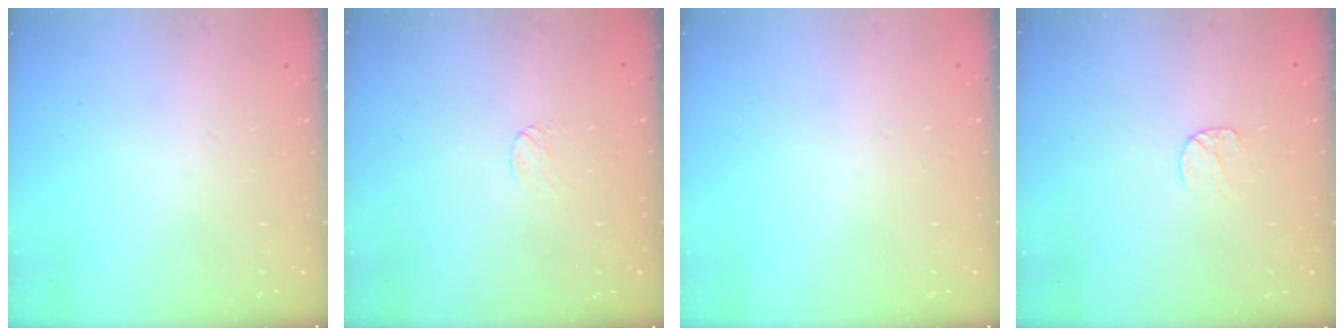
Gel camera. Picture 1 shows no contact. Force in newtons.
{"total": 2.9, "press": 2.9, "slide": 0.3}
{"total": 0.0}
{"total": 5.1, "press": 5.1, "slide": 0.5}